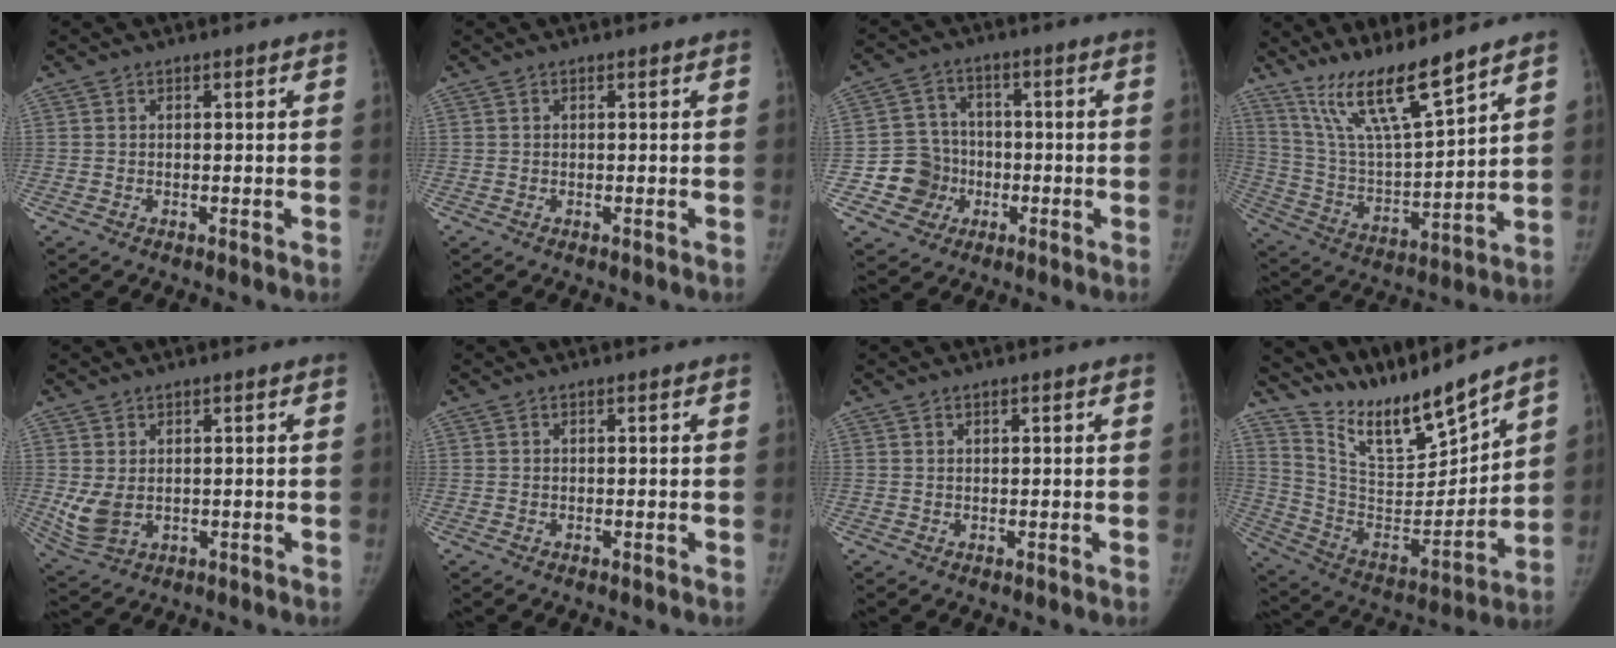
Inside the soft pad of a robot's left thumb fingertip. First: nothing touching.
{"total": 0.0}
{"total": 8.3, "force": [-2.3, 7.8, 1.5], "torque": [0.016, 0.018, -0.042]}
{"total": 14.5, "force": [11.4, 1.5, 8.9], "torque": [-0.156, -0.070, 0.225]}
{"total": 5.4, "force": [0.3, 3.9, 3.8], "torque": [-0.078, -0.012, 0.022]}
{"total": 0.0}
{"total": 0.0}
{"total": 17.8, "force": [16.0, 2.5, 7.4], "torque": [-0.097, -0.108, 0.304]}